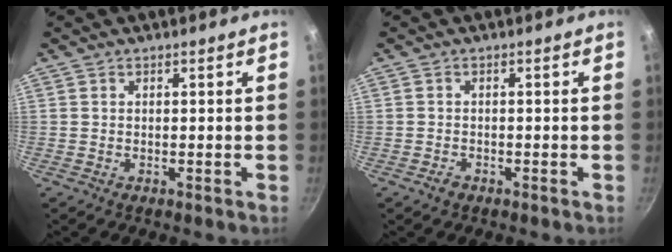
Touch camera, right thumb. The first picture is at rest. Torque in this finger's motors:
{"motor_torque": [0.33, -0.49, -0.24, 0.13, -0.02]}